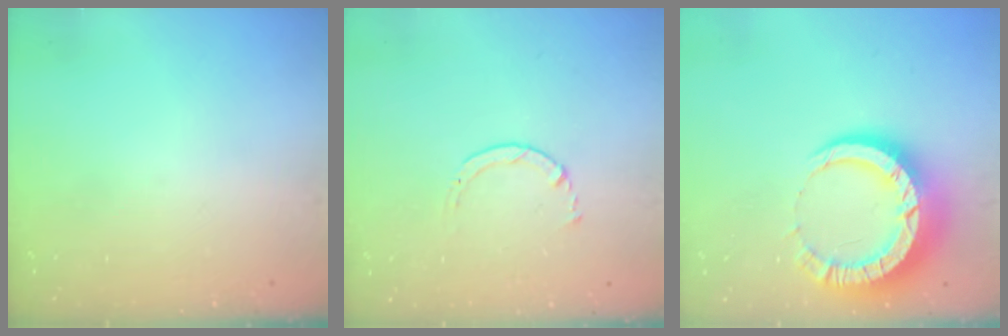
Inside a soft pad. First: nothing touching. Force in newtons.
{"total": 1.7, "press": 1.6, "slide": 0.2}
{"total": 12.7, "press": 12.6, "slide": 1.3}